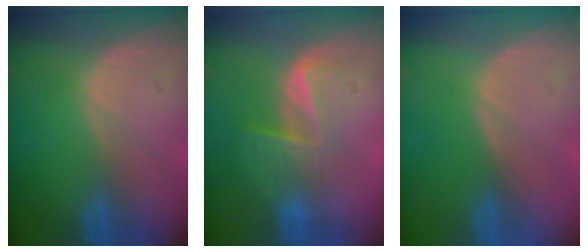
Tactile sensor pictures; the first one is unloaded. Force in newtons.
{"total": 6.9, "press": 5.6, "slide": 4.0}
{"total": 0.0}